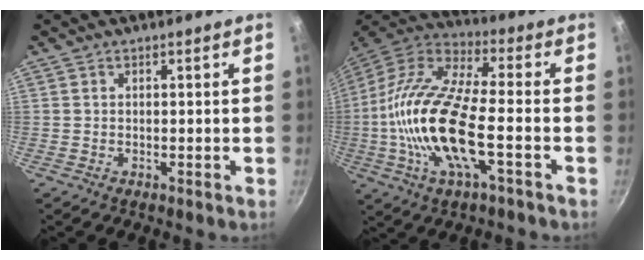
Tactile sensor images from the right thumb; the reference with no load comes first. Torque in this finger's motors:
{"motor_torque": [0.02, 1.59, 2.27, -0.48, 0.48]}